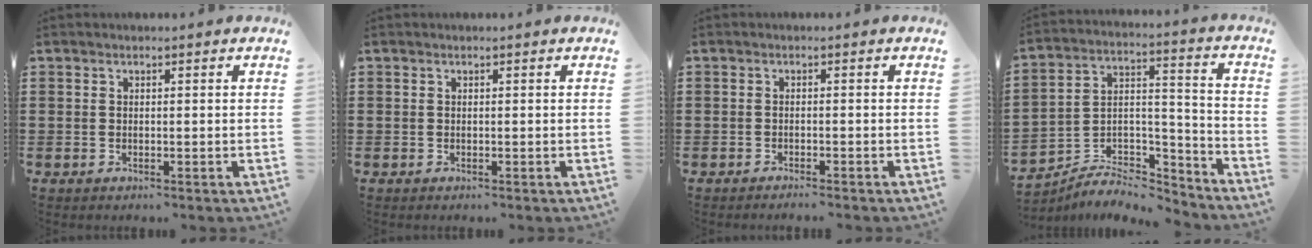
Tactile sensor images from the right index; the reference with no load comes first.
{"total": 0.0}
{"total": 1.0, "force": [-1.0, -0.1, 0.1], "torque": [-0.004, 0.001, -0.020]}
{"total": 6.3, "force": [-5.6, 2.5, 1.3], "torque": [-0.026, 0.010, -0.109]}